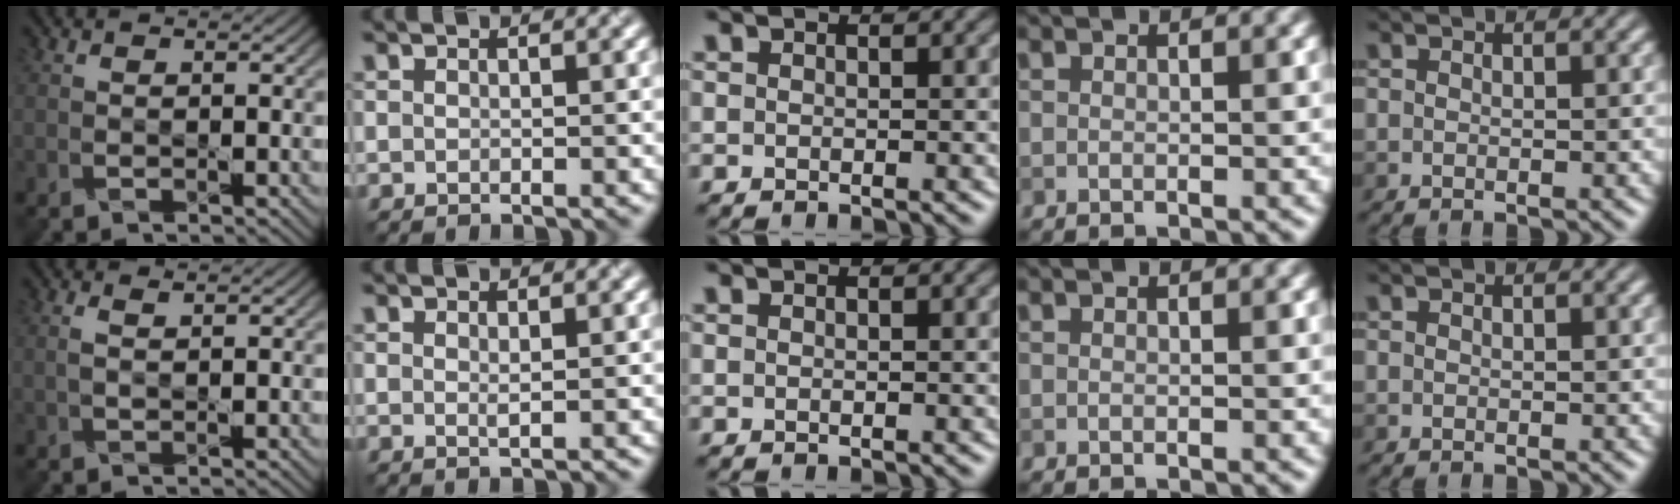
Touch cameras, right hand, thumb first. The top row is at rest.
{"thumb": {"total": 1.0, "force": [0.7, 0.0, 0.7], "torque": [-0.021, 0.006, 0.012]}, "index": {"total": 0.6, "force": [0.3, 0.0, 0.5], "torque": [-0.009, -0.002, 0.006]}}